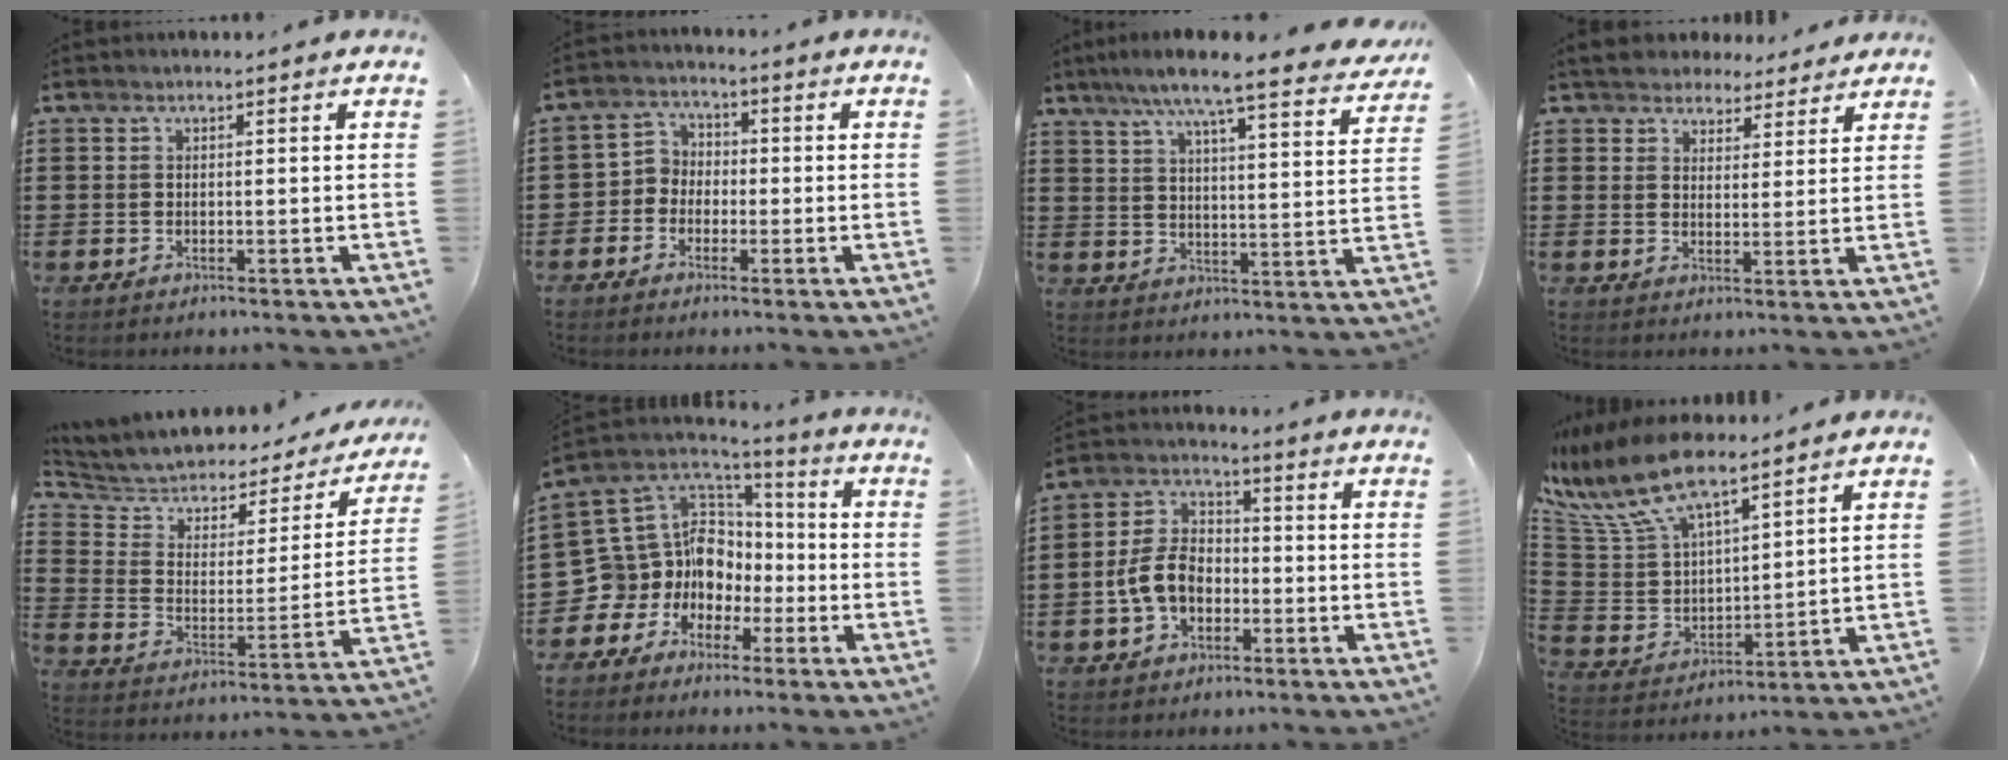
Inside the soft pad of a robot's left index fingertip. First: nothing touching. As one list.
[{"total": 4.0, "force": [-2.0, 3.4, 0.6], "torque": [-0.033, 0.009, -0.048]}, {"total": 7.9, "force": [6.7, -0.1, 4.3], "torque": [-0.100, -0.038, 0.110]}, {"total": 4.4, "force": [4.1, 1.6, 0.3], "torque": [-0.025, -0.007, 0.075]}, {"total": 4.5, "force": [3.7, 2.2, 1.4], "torque": [-0.057, -0.031, 0.055]}, {"total": 12.5, "force": [-1.0, 11.8, 4.0], "torque": [-0.118, -0.029, -0.001]}, {"total": 7.6, "force": [-2.0, 5.5, 4.8], "torque": [-0.124, 0.011, -0.046]}, {"total": 11.8, "force": [9.1, 3.5, 6.5], "torque": [-0.173, -0.035, 0.161]}]